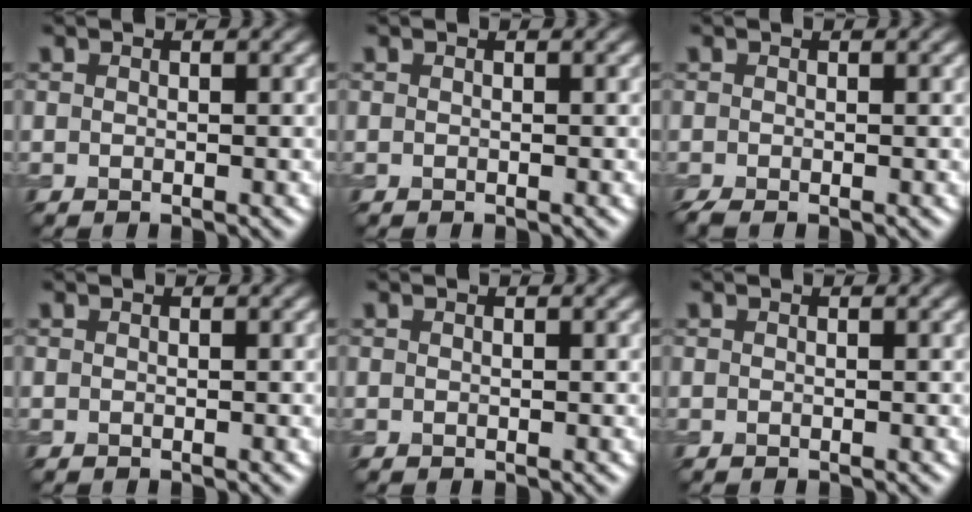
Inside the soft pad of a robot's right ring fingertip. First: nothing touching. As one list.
[{"total": 0.0}, {"total": 1.1, "force": [-0.8, 0.1, 0.7], "torque": [-0.015, -0.006, -0.019]}, {"total": 0.0}, {"total": 0.0}, {"total": 0.0}]